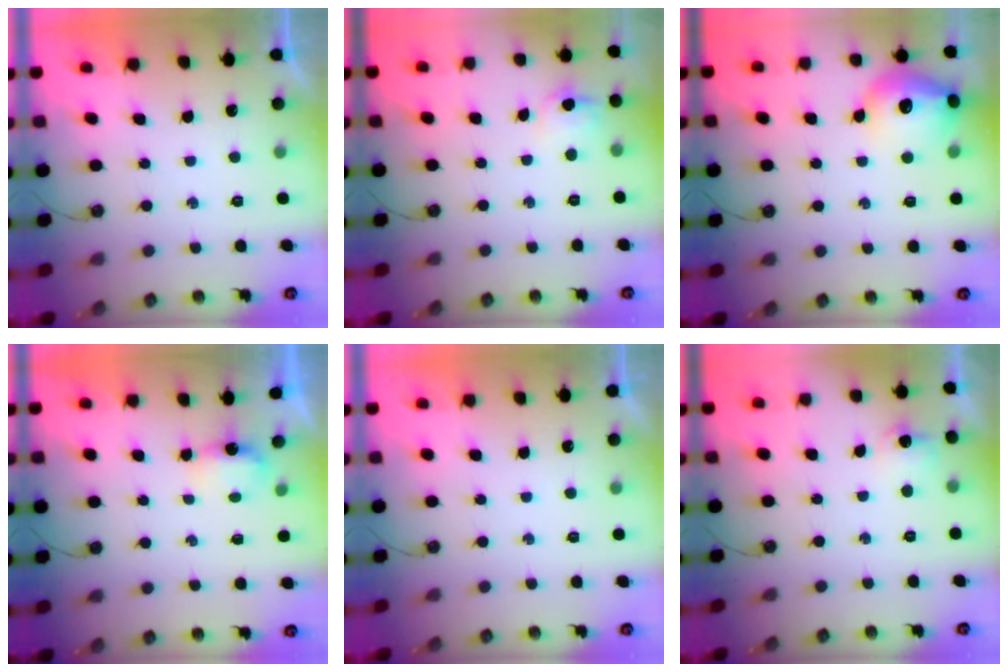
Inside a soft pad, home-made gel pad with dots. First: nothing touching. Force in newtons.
{"total": 5.3, "press": 5.1, "slide": 1.5}
{"total": 14.8, "press": 14.7, "slide": 1.1}
{"total": 6.0, "press": 3.6, "slide": 4.9}
{"total": 0.0}
{"total": 7.2, "press": 7.1, "slide": 1.0}